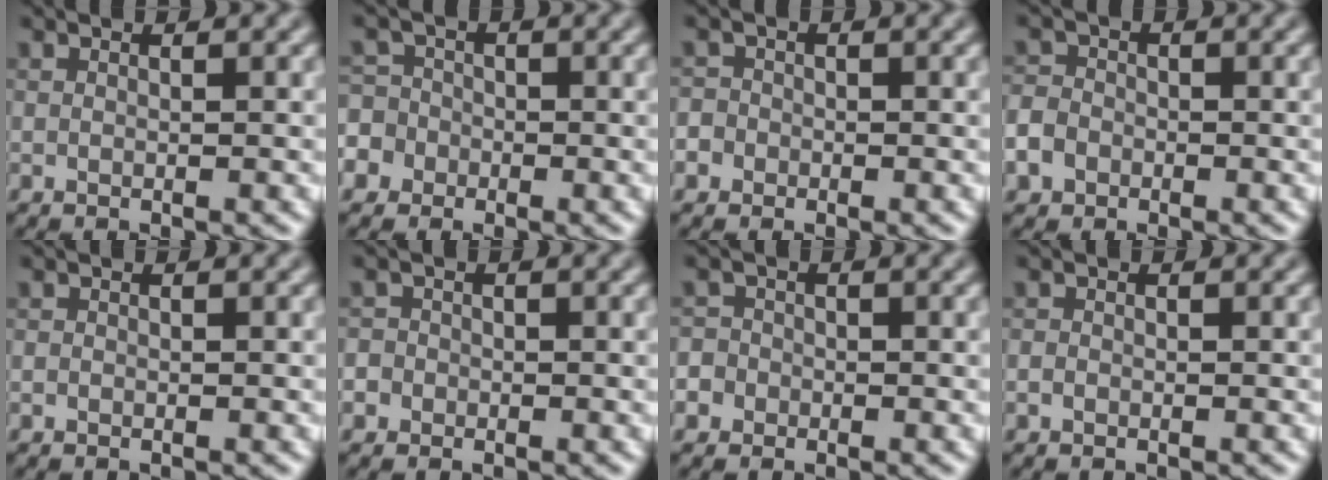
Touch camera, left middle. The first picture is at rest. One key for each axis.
{"total": 6.6, "fx": -3.6, "fy": 5.4, "fz": 1.2, "tx": -0.039, "ty": 0.001, "tz": -0.083}
{"total": 2.3, "fx": -1.4, "fy": 1.9, "fz": 0.2, "tx": 0.004, "ty": 0.010, "tz": -0.032}
{"total": 2.9, "fx": -1.7, "fy": 2.1, "fz": 0.8, "tx": -0.018, "ty": -0.002, "tz": -0.029}
{"total": 0.6, "fx": -0.5, "fy": 0.0, "fz": -0.3, "tx": -0.002, "ty": -0.001, "tz": -0.003}
{"total": 1.9, "fx": -1.1, "fy": 1.5, "fz": 0.1, "tx": 0.002, "ty": 0.010, "tz": -0.021}
{"total": 3.5, "fx": -1.9, "fy": 2.9, "fz": 0.4, "tx": 0.006, "ty": 0.008, "tz": -0.050}
{"total": 0.7, "fx": -0.7, "fy": 0.2, "fz": -0.1, "tx": -0.004, "ty": -0.001, "tz": -0.008}